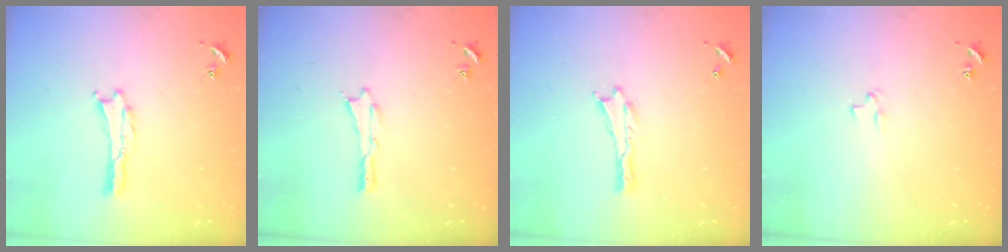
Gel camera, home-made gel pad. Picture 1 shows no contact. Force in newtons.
{"total": 0.0}
{"total": 0.0}
{"total": 1.9, "press": 1.9, "slide": 0.2}